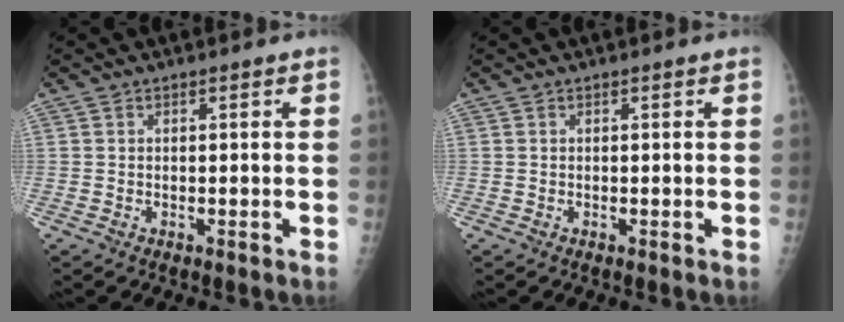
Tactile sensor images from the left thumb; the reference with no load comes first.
{"total": 0.0}